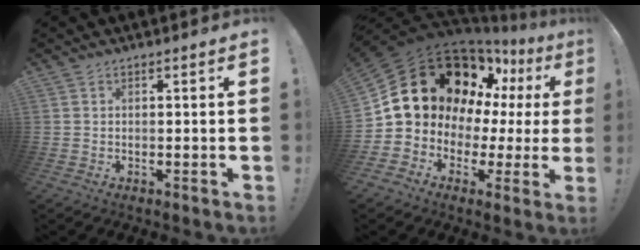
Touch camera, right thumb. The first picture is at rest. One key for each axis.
{"total": 22.5, "fx": 10.0, "fy": 15.4, "fz": 13.0, "tx": -0.209, "ty": -0.059, "tz": 0.217}